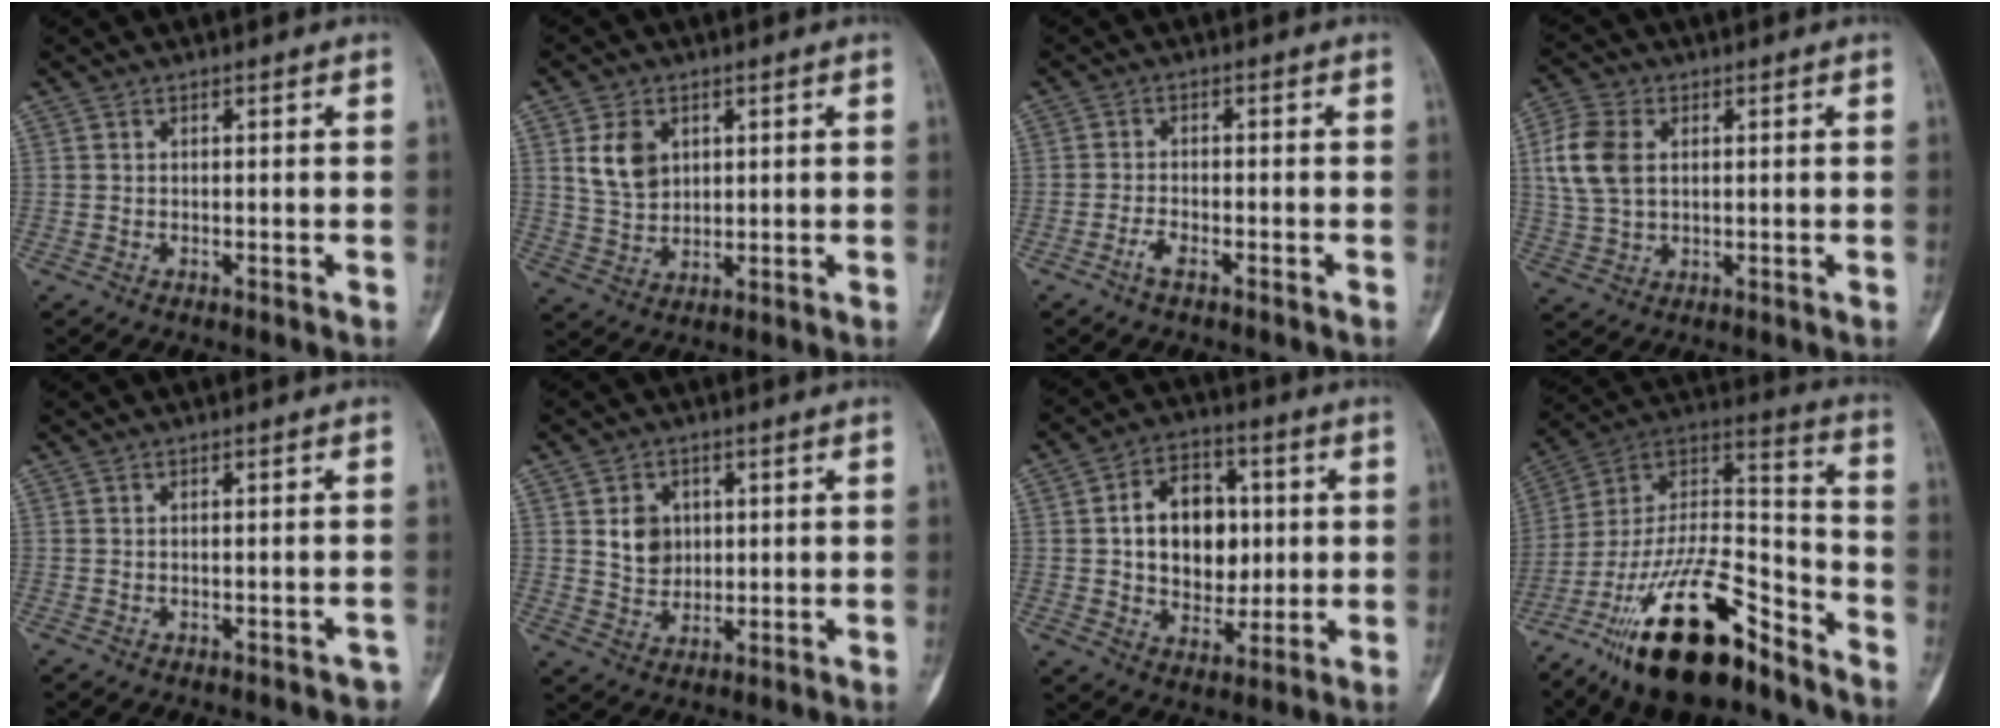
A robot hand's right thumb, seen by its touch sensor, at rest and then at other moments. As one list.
[{"total": 6.8, "force": [2.4, 4.9, 4.1], "torque": [-0.057, -0.013, 0.053]}, {"total": 2.5, "force": [-1.6, 0.7, 1.7], "torque": [-0.043, 0.011, -0.034]}, {"total": 9.5, "force": [1.9, 6.5, 6.8], "torque": [-0.144, 0.005, 0.039]}, {"total": 2.3, "force": [-1.8, 1.0, 1.0], "torque": [-0.013, 0.012, -0.016]}, {"total": 6.2, "force": [1.5, 5.2, 3.1], "torque": [-0.027, -0.009, 0.031]}, {"total": 14.7, "force": [1.5, 10.6, 10.0], "torque": [-0.104, 0.007, 0.028]}, {"total": 25.9, "force": [-17.0, 9.4, 17.1], "torque": [-0.309, 0.084, -0.295]}]